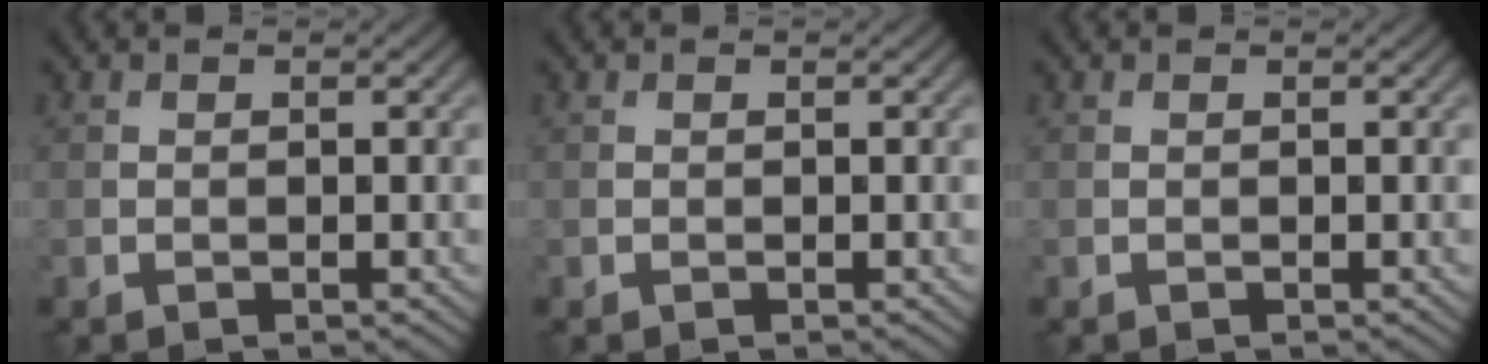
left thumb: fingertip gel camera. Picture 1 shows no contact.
{"total": 0.0}
{"total": 0.0}